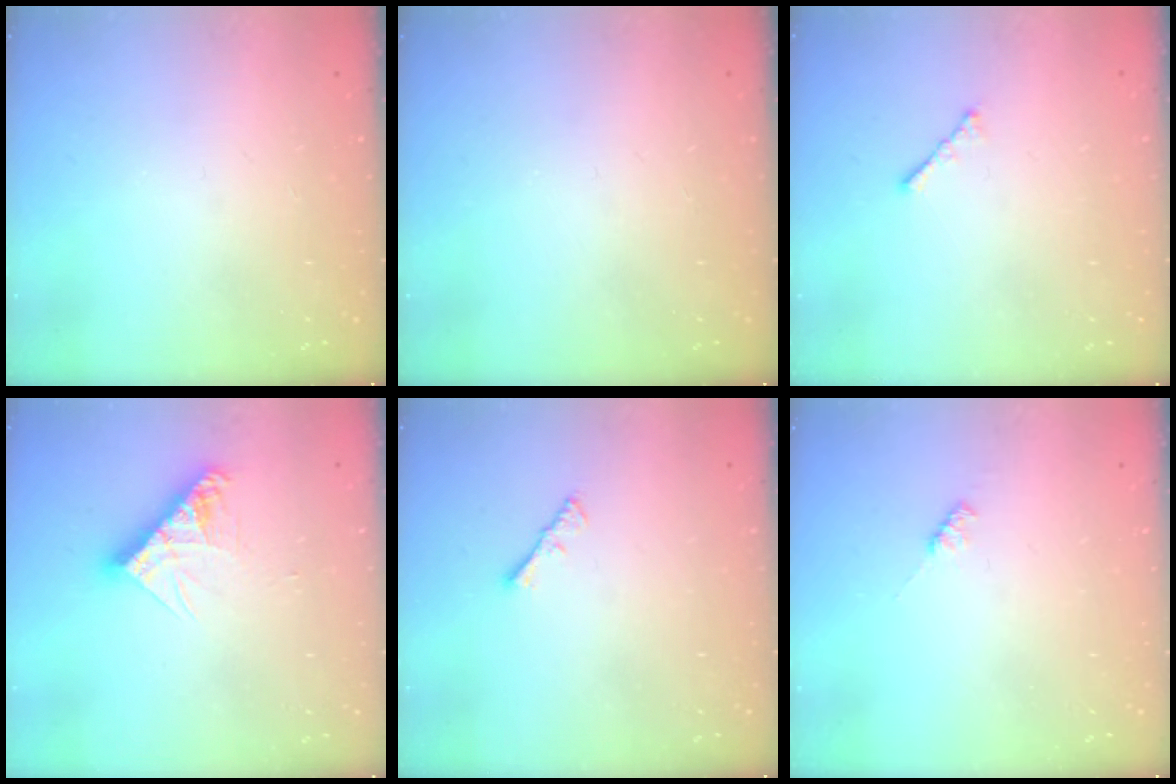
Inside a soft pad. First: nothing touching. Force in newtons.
{"total": 0.0}
{"total": 1.9, "press": 1.8, "slide": 0.5}
{"total": 10.8, "press": 10.8, "slide": 1.0}
{"total": 1.3, "press": 1.2, "slide": 0.4}
{"total": 2.2, "press": 2.2, "slide": 0.4}